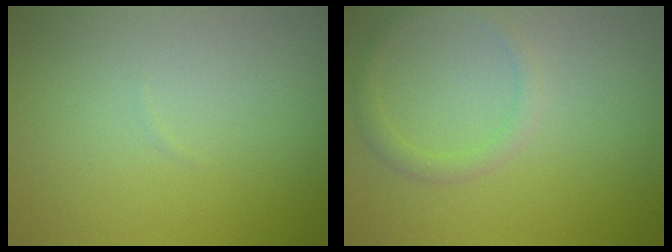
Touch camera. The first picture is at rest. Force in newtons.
{"total": 1.5, "press": 1.5, "slide": 0.1}